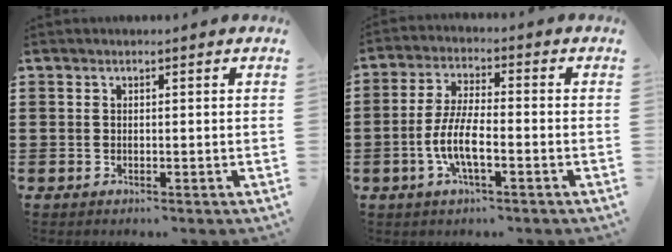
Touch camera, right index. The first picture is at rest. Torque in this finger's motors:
{"motor_torque": [1.67, 0.47, 0.72, 0.21]}